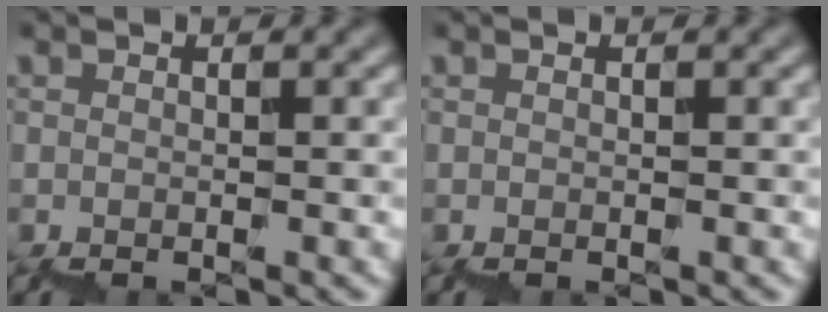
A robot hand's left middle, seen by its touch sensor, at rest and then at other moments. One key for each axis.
{"total": 0.0}